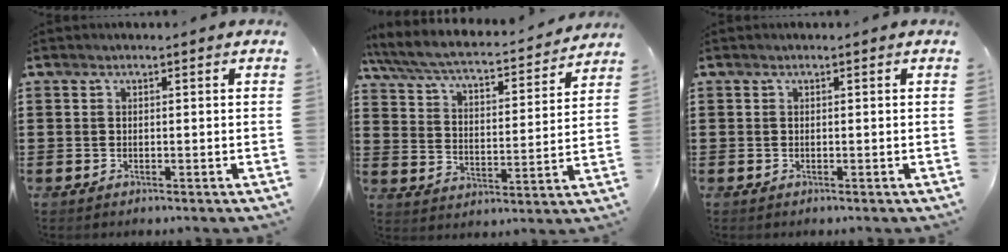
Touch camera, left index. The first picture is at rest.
{"total": 5.1, "force": [4.6, 0.5, 2.2], "torque": [-0.065, -0.035, 0.072]}
{"total": 0.0}